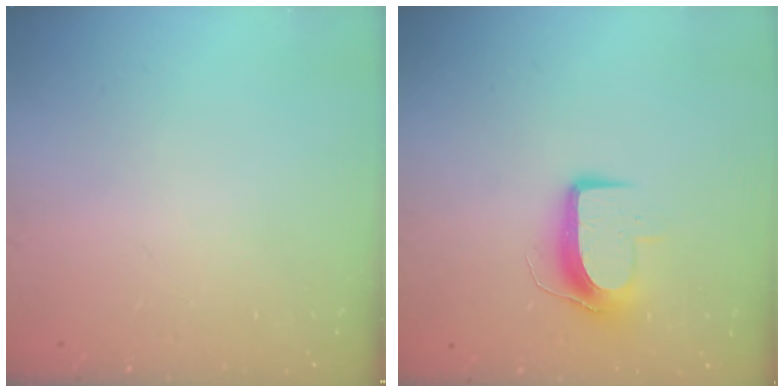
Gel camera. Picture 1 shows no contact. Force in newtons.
{"total": 9.2, "press": 9.2, "slide": 0.2}